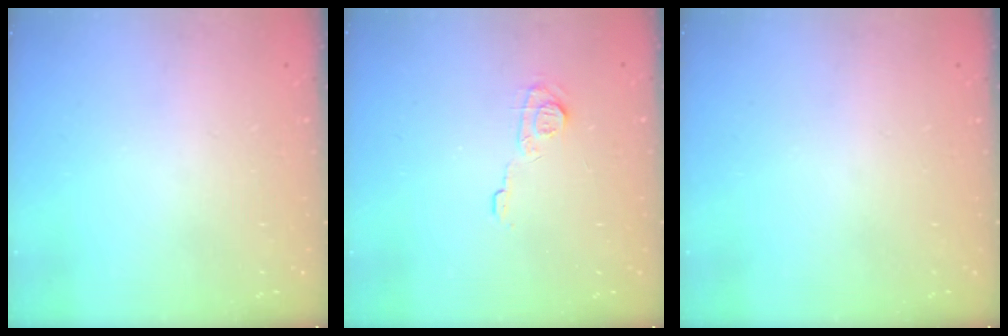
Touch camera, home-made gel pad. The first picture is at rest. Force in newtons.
{"total": 7.5, "press": 7.4, "slide": 1.0}
{"total": 0.0}